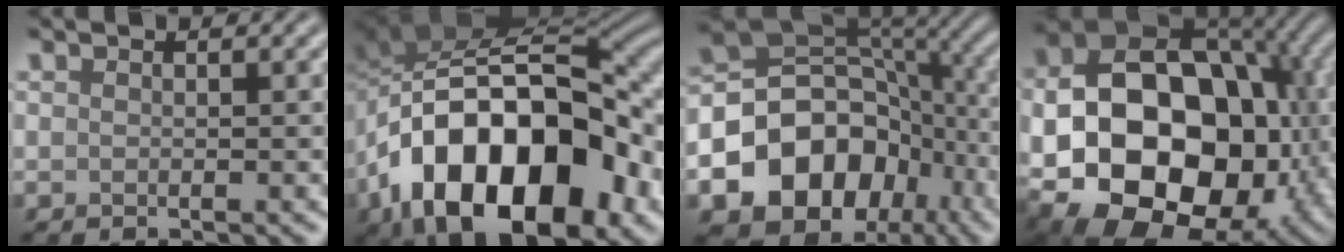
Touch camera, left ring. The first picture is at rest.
{"total": 17.4, "force": [-6.6, 10.3, 12.3], "torque": [-0.178, 0.002, -0.110]}
{"total": 14.7, "force": [-5.8, 11.4, 7.3], "torque": [-0.142, -0.011, -0.095]}
{"total": 21.9, "force": [-3.3, 16.6, 14.0], "torque": [-0.237, -0.037, -0.055]}